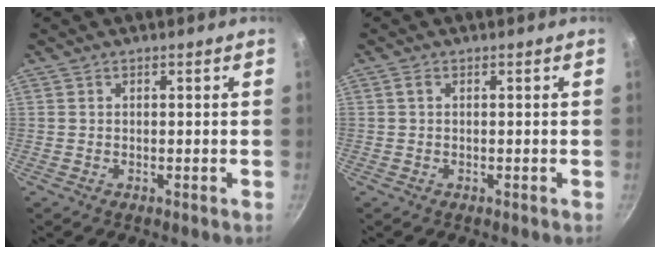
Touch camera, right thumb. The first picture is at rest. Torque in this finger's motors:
{"motor_torque": [0.64, 0.61, 0.68, 0.23, -0.01]}